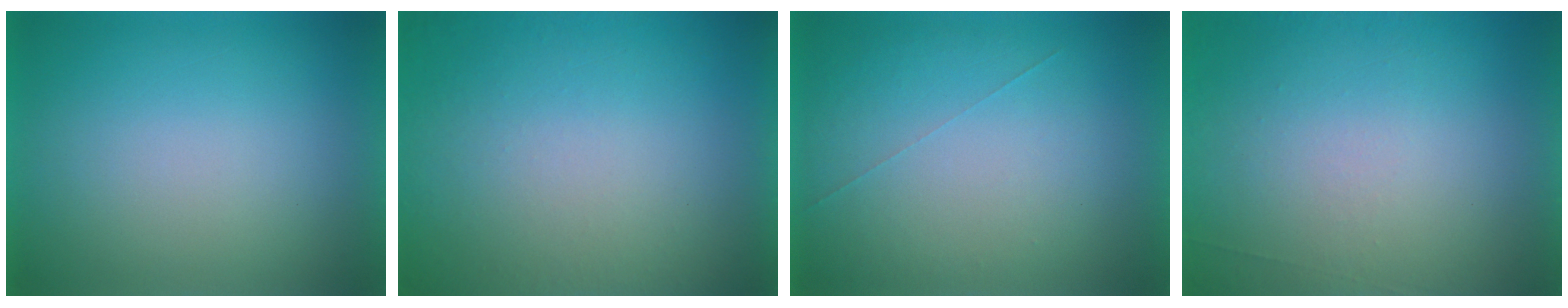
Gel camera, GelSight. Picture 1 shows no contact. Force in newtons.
{"total": 5.8}
{"total": 1.0}
{"total": 6.8}